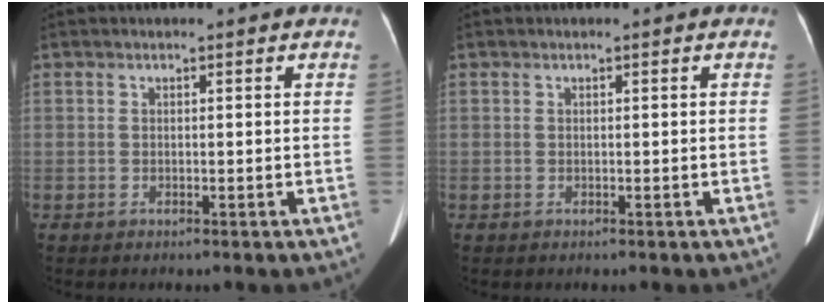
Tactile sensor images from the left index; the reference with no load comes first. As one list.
[{"total": 0.0}]